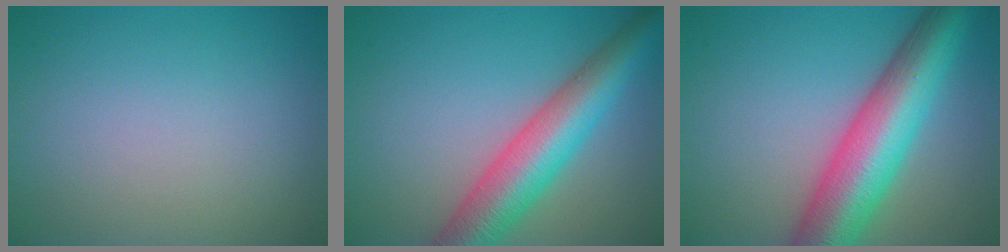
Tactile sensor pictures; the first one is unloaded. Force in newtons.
{"total": 8.1, "press": 8.1, "slide": 0.2}
{"total": 10.5, "press": 10.5, "slide": 0.3}